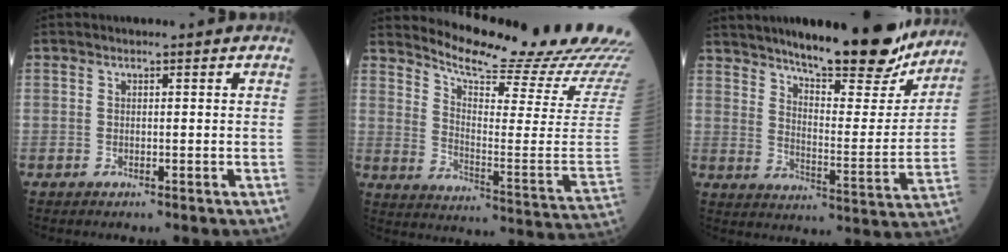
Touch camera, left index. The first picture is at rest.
{"total": 22.0, "force": [21.0, -0.4, 6.7], "torque": [-0.126, -0.125, 0.268]}
{"total": 20.1, "force": [16.8, 3.8, 10.3], "torque": [-0.147, -0.026, 0.231]}